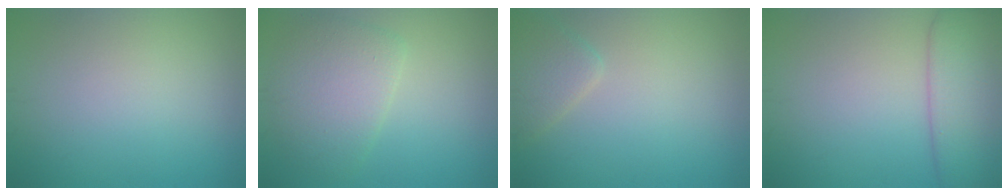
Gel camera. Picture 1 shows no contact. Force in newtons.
{"total": 4.4, "press": 4.4, "slide": 0.4}
{"total": 2.4, "press": 2.4, "slide": 0.2}
{"total": 7.1, "press": 7.1, "slide": 0.6}